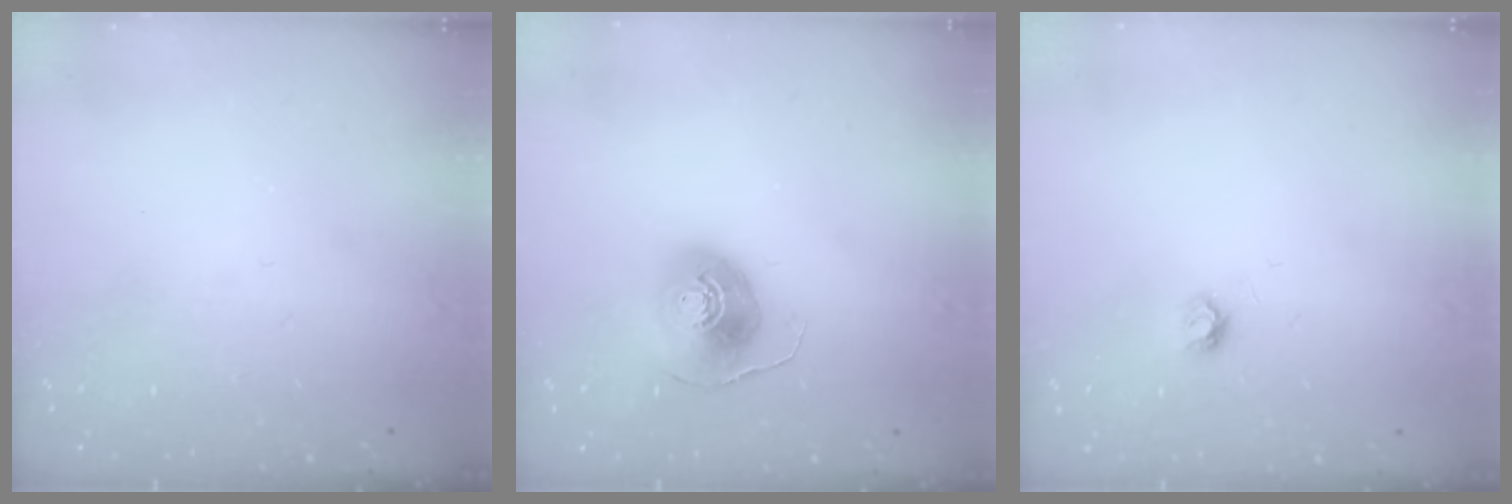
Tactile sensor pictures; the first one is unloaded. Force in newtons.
{"total": 8.3, "press": 8.3, "slide": 0.6}
{"total": 4.2, "press": 4.2, "slide": 0.4}